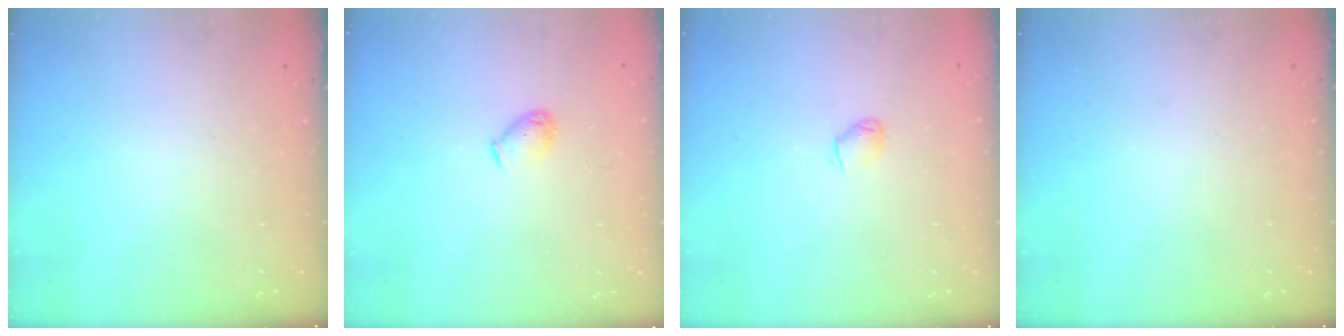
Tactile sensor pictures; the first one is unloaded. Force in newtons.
{"total": 4.7, "press": 4.6, "slide": 0.9}
{"total": 2.0, "press": 2.0, "slide": 0.4}
{"total": 0.0}